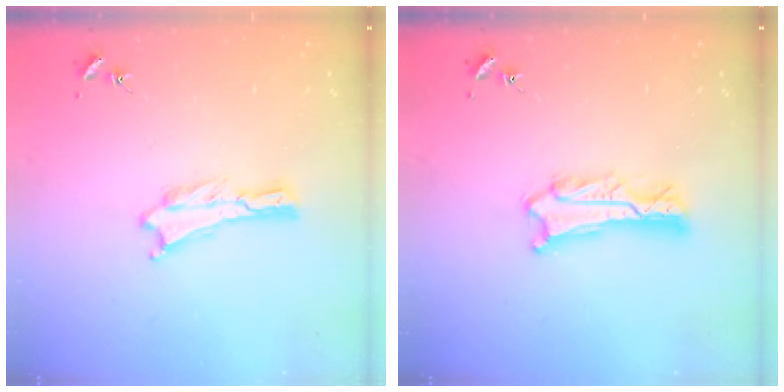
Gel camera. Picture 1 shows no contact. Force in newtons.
{"total": 2.2, "press": 2.2, "slide": 0.2}